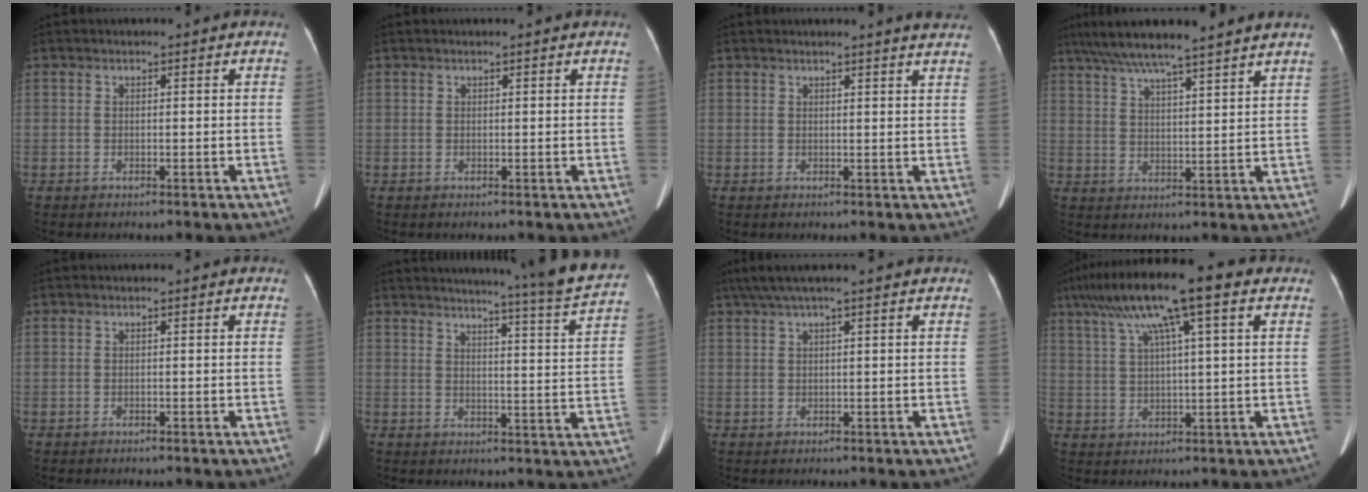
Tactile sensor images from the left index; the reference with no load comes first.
{"total": 0.0}
{"total": 5.4, "force": [5.0, -0.5, 2.0], "torque": [-0.024, -0.002, 0.033]}
{"total": 14.2, "force": [11.9, -0.3, 7.7], "torque": [-0.137, 0.035, 0.176]}
{"total": 0.0}
{"total": 16.0, "force": [14.6, -1.7, 6.4], "torque": [-0.097, -0.065, 0.168]}
{"total": 5.6, "force": [4.3, -0.6, 3.6], "torque": [-0.065, 0.041, 0.076]}
{"total": 13.9, "force": [7.5, 1.1, 11.6], "torque": [-0.212, 0.044, 0.124]}